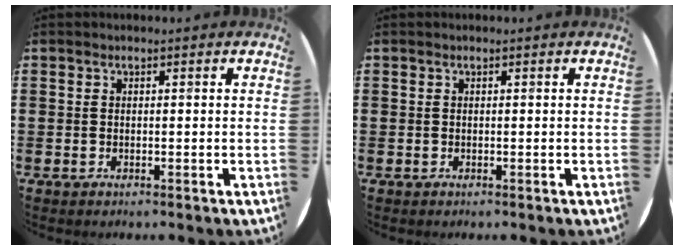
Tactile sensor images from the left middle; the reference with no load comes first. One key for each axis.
{"total": 0.0}